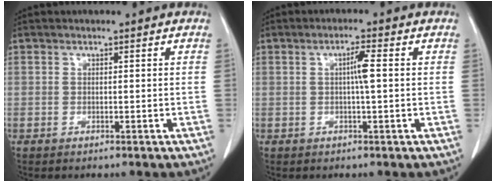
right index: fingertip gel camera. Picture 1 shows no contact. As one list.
[{"total": 2.9, "force": [0.4, 0.1, 2.8], "torque": [-0.046, 0.005, 0.008]}]